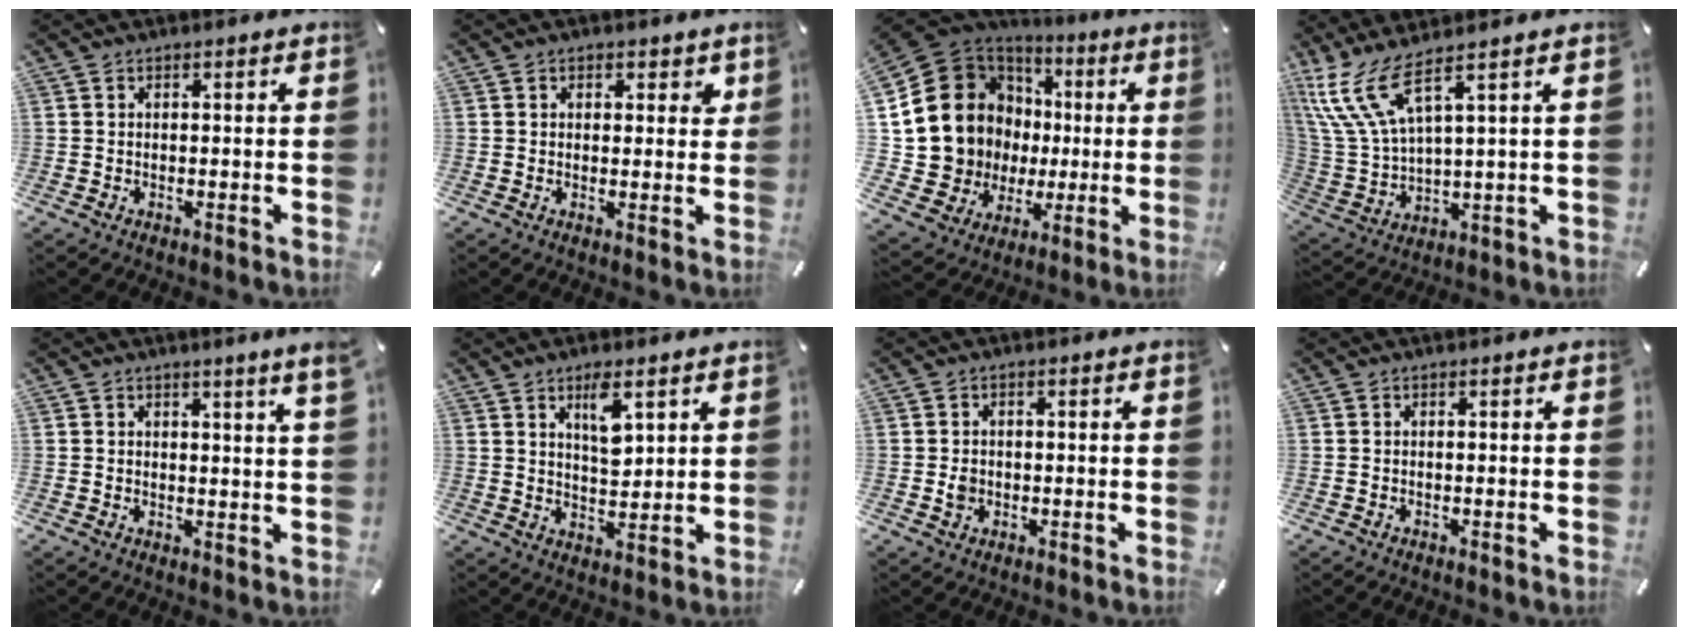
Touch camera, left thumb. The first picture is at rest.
{"total": 2.6, "force": [1.0, 2.0, 1.2], "torque": [-0.003, -0.002, 0.011]}
{"total": 17.7, "force": [1.4, 16.6, 5.9], "torque": [-0.123, -0.034, 0.061]}
{"total": 12.9, "force": [6.9, 4.6, 9.9], "torque": [-0.249, -0.041, 0.116]}
{"total": 3.0, "force": [2.1, -0.2, 2.1], "torque": [-0.036, -0.009, 0.035]}
{"total": 7.0, "force": [4.0, 3.0, 4.9], "torque": [-0.067, -0.022, 0.063]}
{"total": 2.3, "force": [-0.2, 2.0, 1.1], "torque": [-0.014, 0.000, -0.008]}
{"total": 0.0}